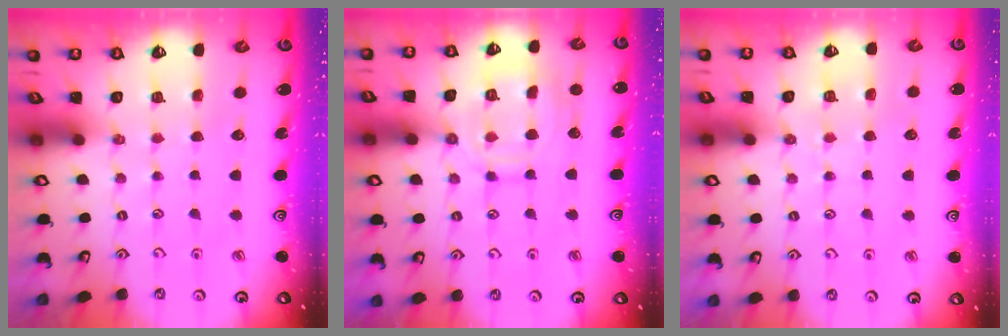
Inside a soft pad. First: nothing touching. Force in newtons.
{"total": 12.8, "press": 12.8, "slide": 1.0}
{"total": 5.0, "press": 5.0, "slide": 0.6}